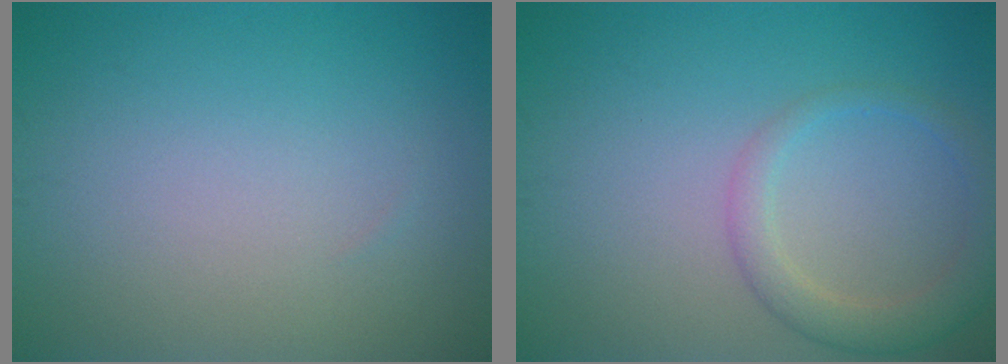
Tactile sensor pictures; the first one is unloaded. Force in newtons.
{"total": 2.9, "press": 2.9, "slide": 0.2}